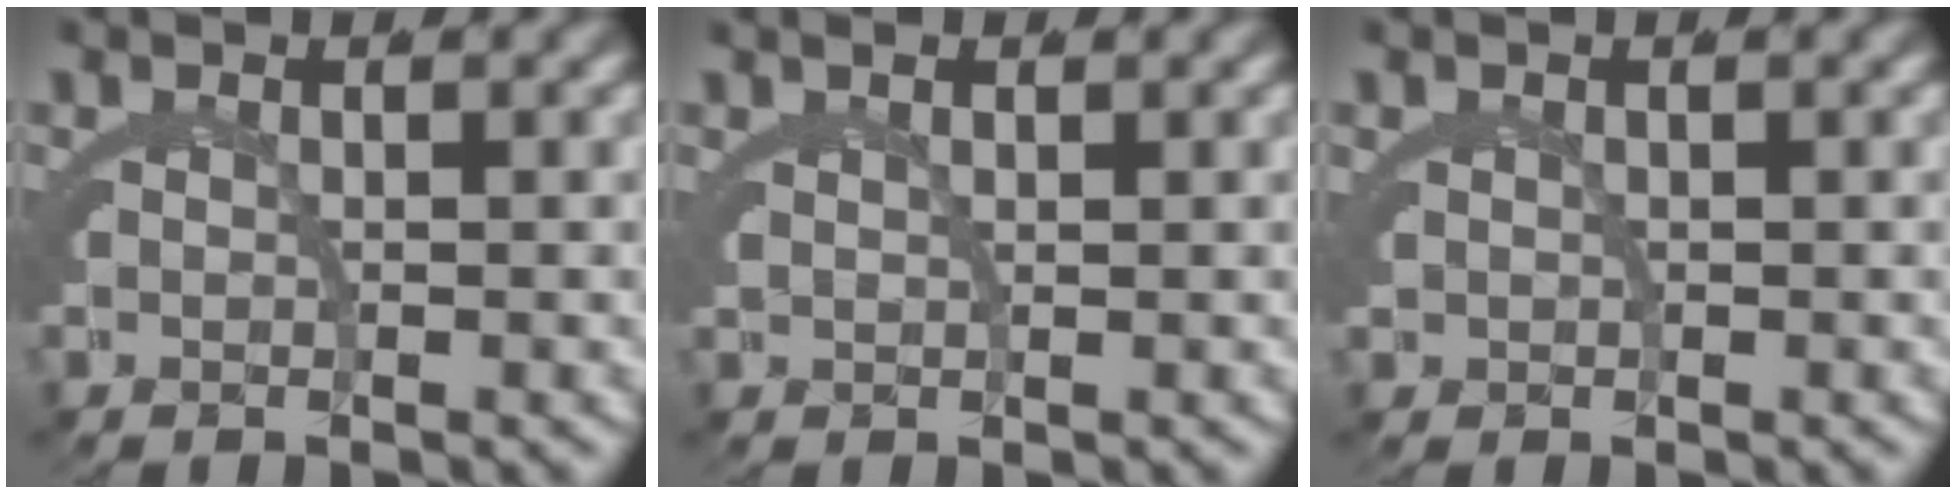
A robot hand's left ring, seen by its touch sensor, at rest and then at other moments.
{"total": 1.7, "force": [1.4, 0.4, 1.0], "torque": [-0.012, 0.004, 0.026]}
{"total": 0.9, "force": [0.2, 0.8, 0.2], "torque": [-0.010, -0.005, 0.007]}